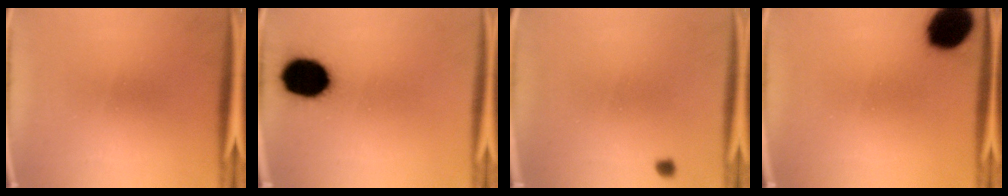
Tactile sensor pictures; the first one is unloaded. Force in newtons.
{"total": 14.4}
{"total": 1.0}
{"total": 13.4}